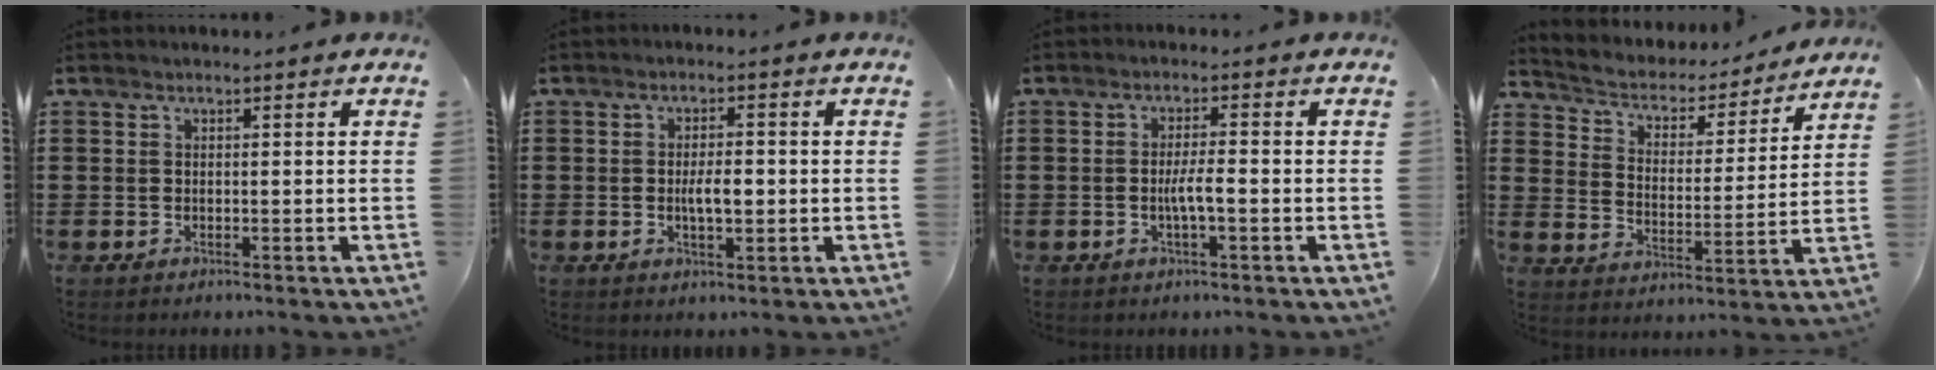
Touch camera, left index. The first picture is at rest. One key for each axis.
{"total": 3.5, "fx": -0.3, "fy": 1.3, "fz": 3.3, "tx": -0.053, "ty": 0.000, "tz": -0.008}
{"total": 3.2, "fx": -0.9, "fy": 0.5, "fz": 3.0, "tx": -0.061, "ty": 0.000, "tz": -0.019}
{"total": 3.3, "fx": 3.0, "fy": 1.3, "fz": 0.4, "tx": -0.033, "ty": -0.025, "tz": 0.041}